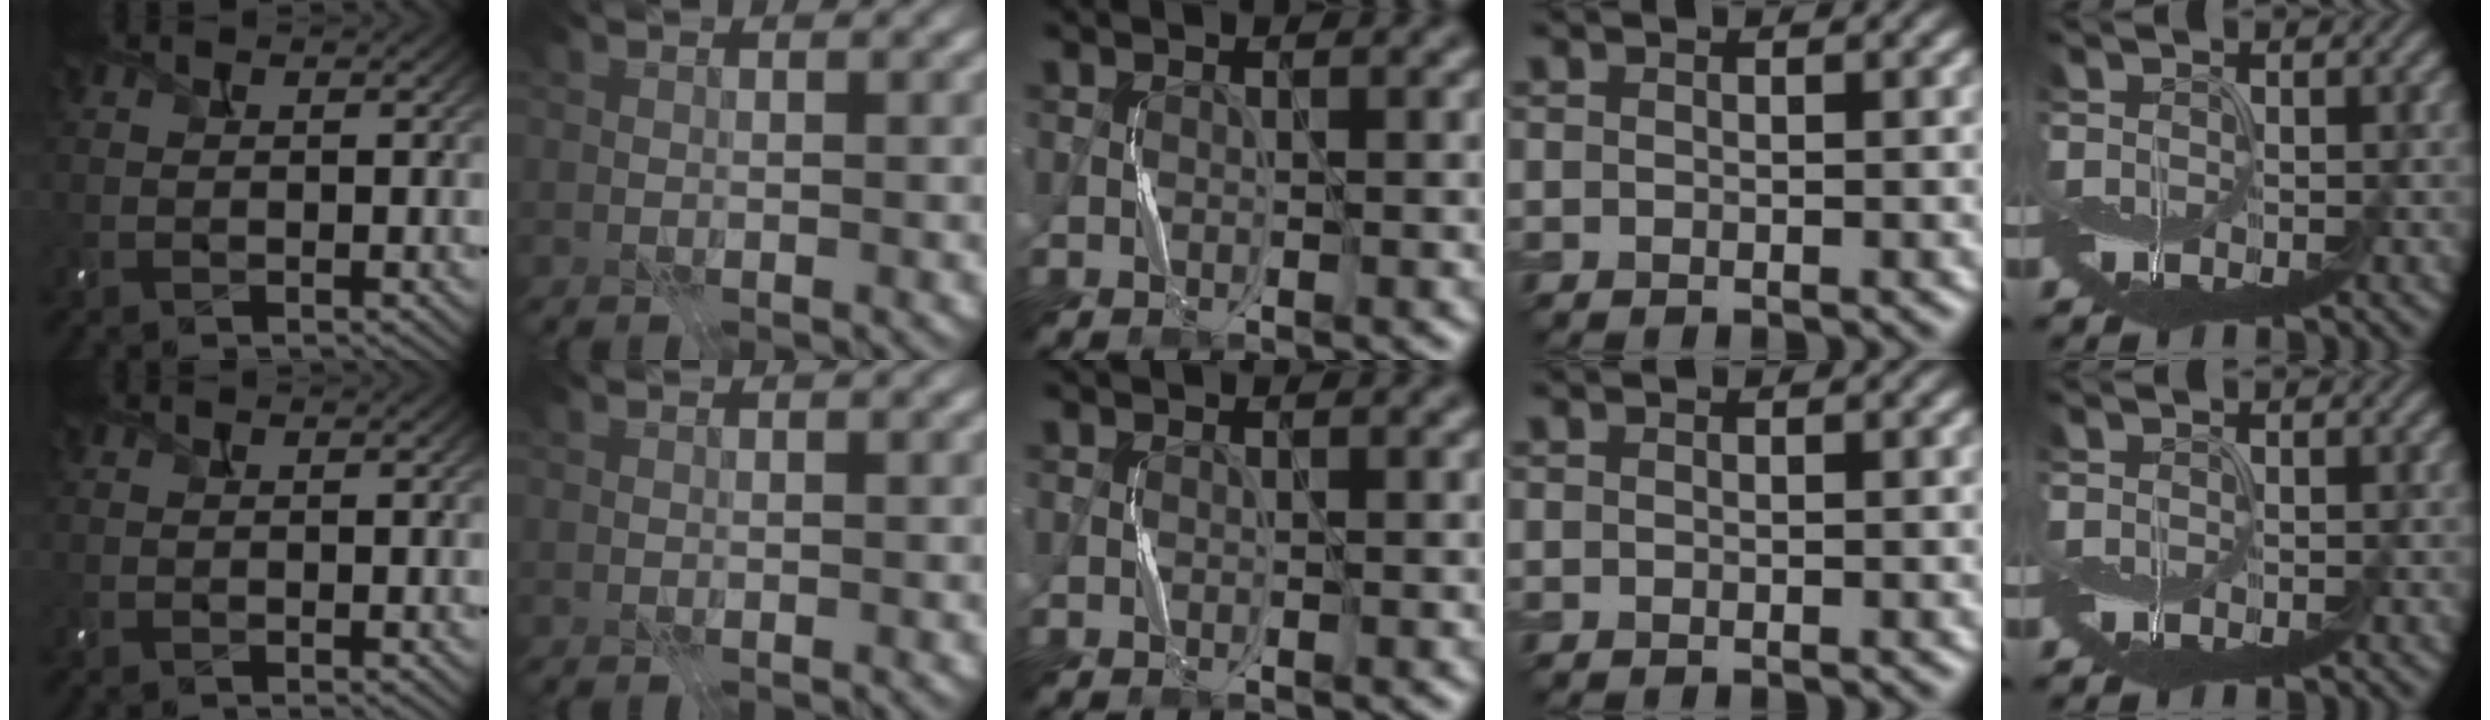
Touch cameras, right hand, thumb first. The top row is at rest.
{}